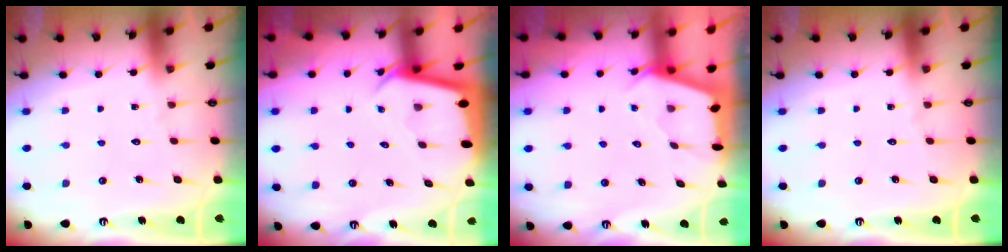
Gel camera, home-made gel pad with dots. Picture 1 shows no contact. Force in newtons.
{"total": 2.4, "press": 2.4, "slide": 0.2}
{"total": 2.6, "press": 2.5, "slide": 0.3}
{"total": 0.0}